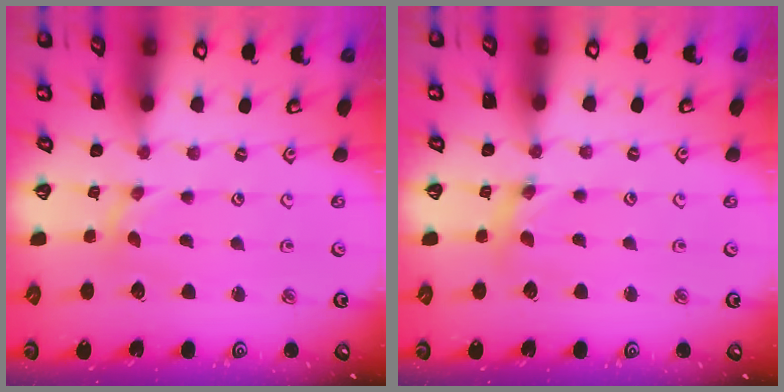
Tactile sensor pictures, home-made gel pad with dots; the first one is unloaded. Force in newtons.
{"total": 2.7, "press": 2.7, "slide": 0.3}